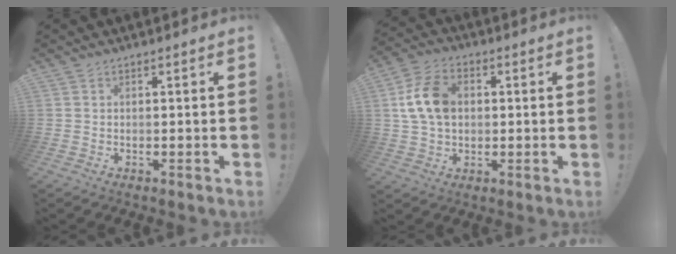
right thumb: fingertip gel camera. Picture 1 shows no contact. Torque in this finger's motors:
{"motor_torque": [0.26, 0.36, 0.57, 0.02, 0.06]}